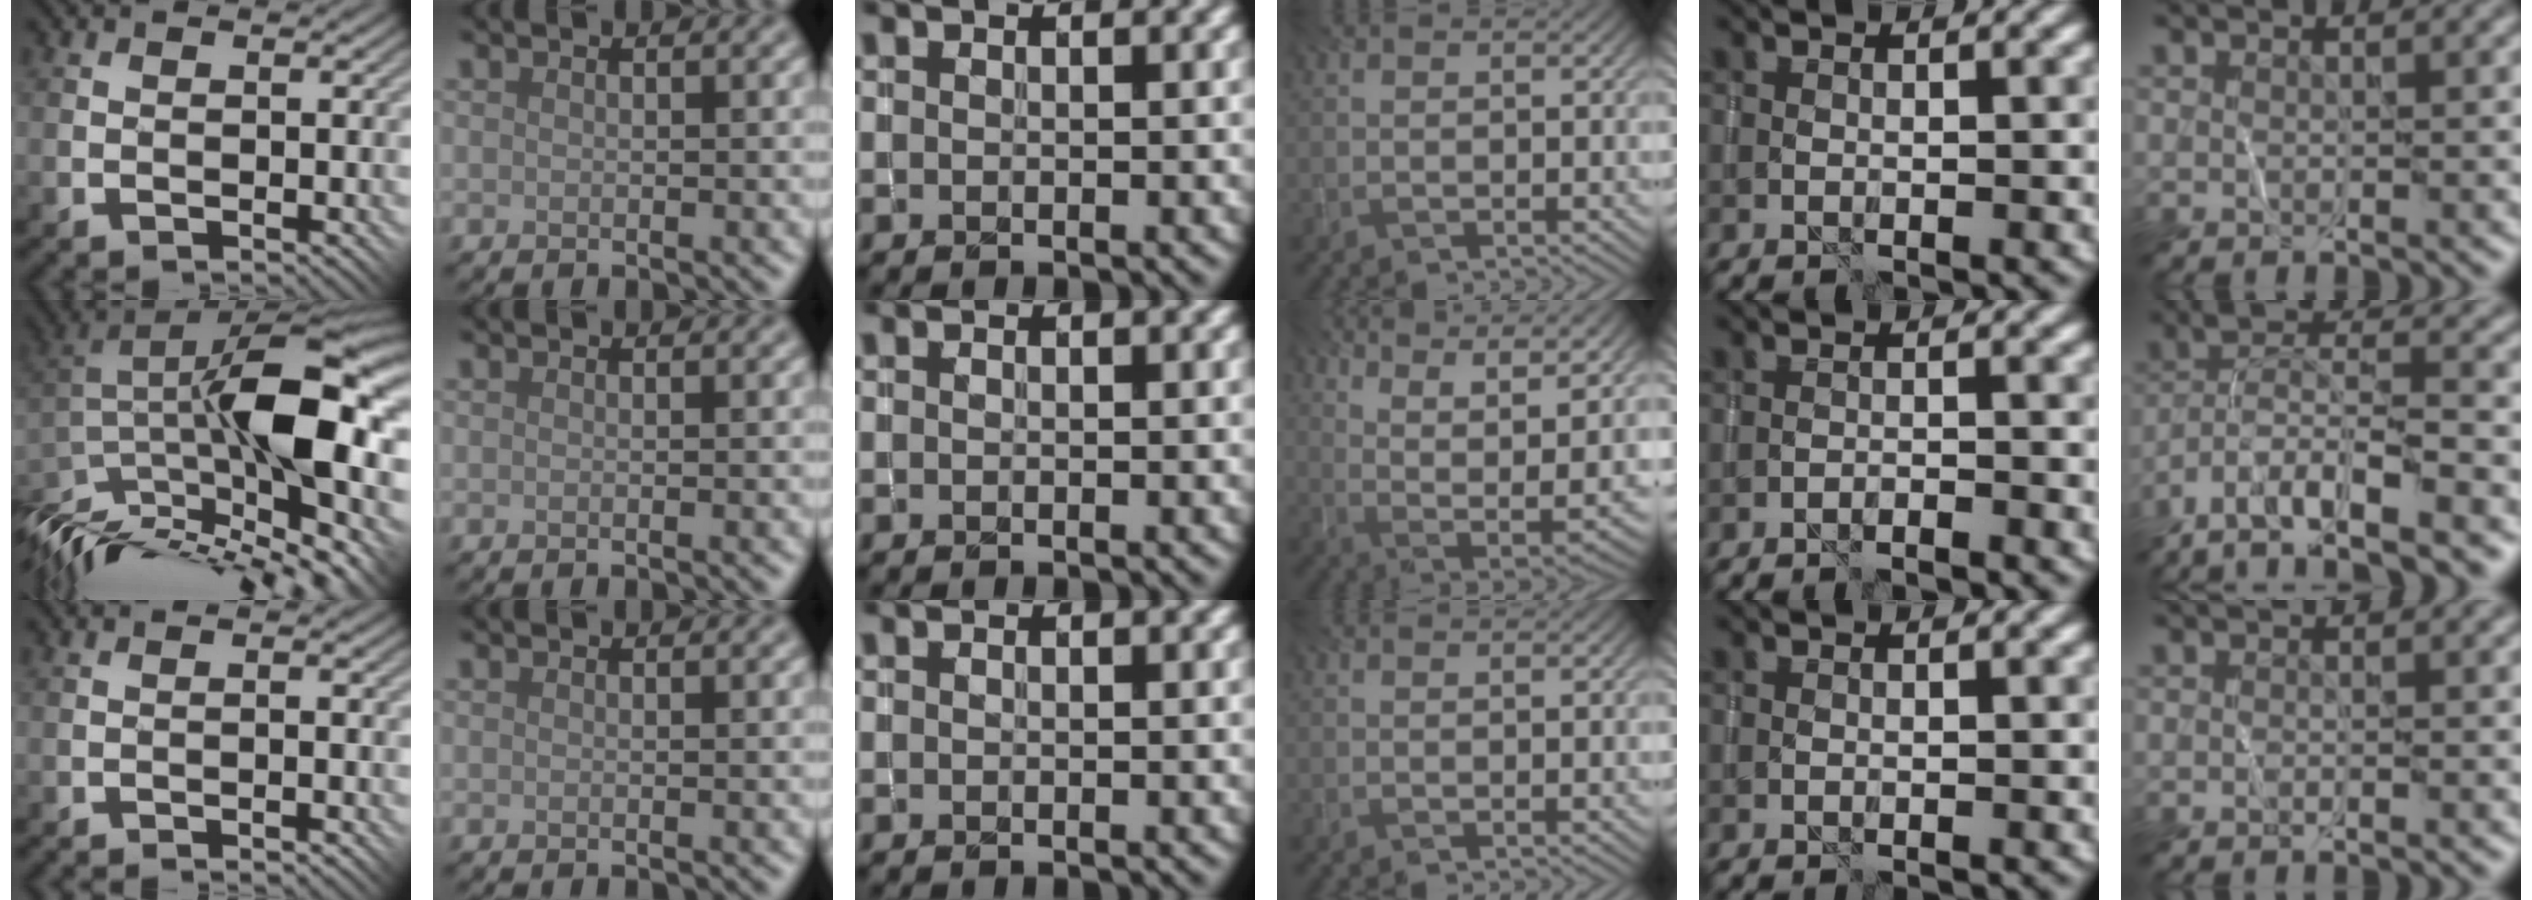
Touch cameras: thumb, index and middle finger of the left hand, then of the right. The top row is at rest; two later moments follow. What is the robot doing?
{"motion": "wrap", "object": "yarn"}